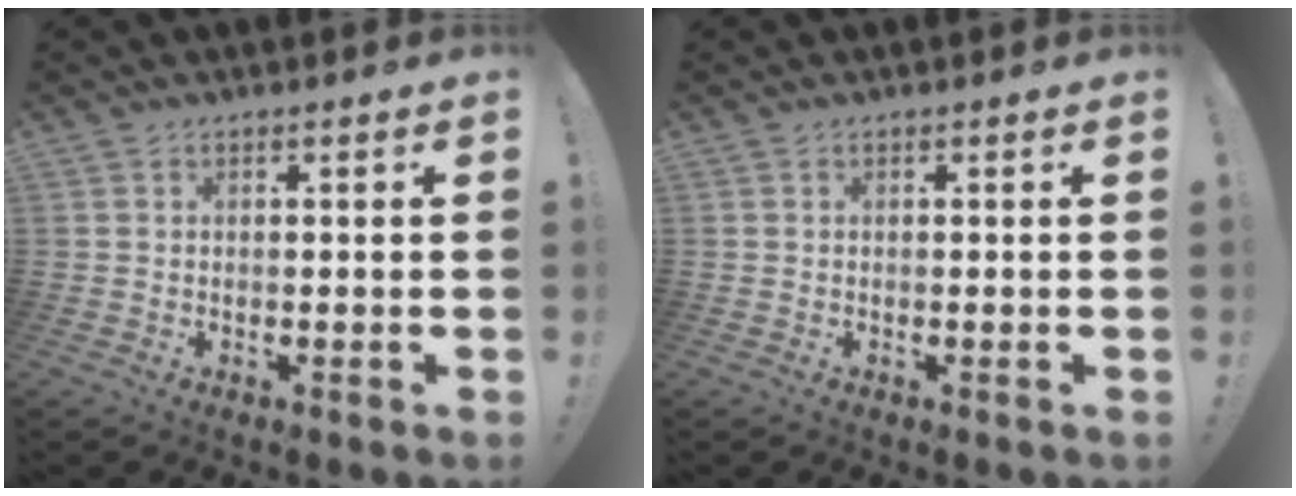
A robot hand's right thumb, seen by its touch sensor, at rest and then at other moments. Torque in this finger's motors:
{"motor_torque": [-0.01, -0.01, -0.12, 0.13, 0.00]}